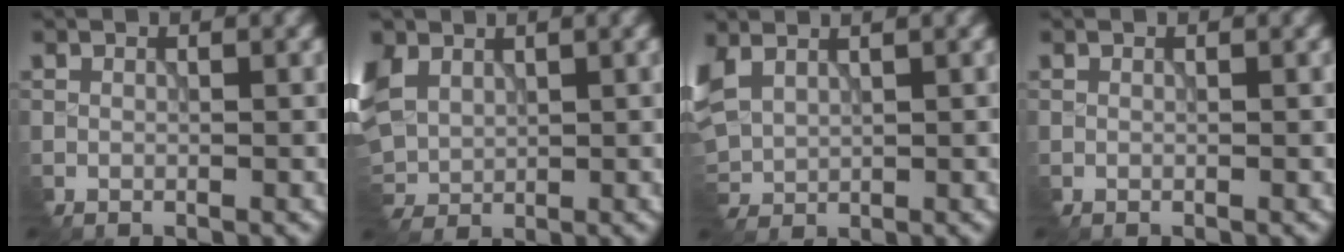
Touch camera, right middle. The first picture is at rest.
{"total": 6.2, "force": [2.4, 4.3, 3.8], "torque": [-0.138, 0.014, 0.052]}
{"total": 4.6, "force": [2.6, 2.7, 2.8], "torque": [-0.101, 0.013, 0.056]}
{"total": 0.0}